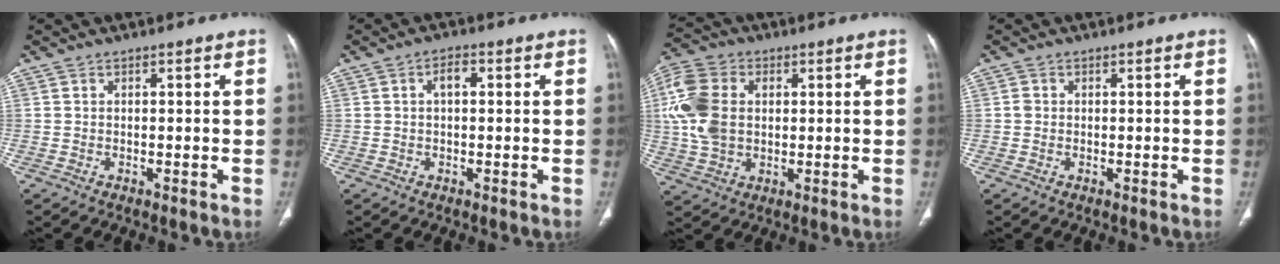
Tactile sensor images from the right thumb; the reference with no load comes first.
{"total": 2.4, "force": [0.4, 1.3, 2.0], "torque": [-0.030, 0.008, 0.003]}
{"total": 12.7, "force": [1.5, 9.0, 8.8], "torque": [-0.184, 0.009, 0.028]}
{"total": 0.8, "force": [0.0, 0.7, 0.3], "torque": [-0.002, 0.003, -0.001]}